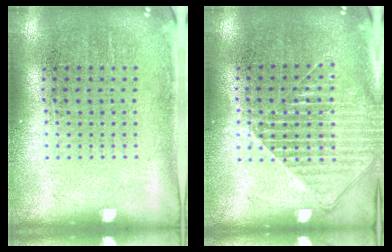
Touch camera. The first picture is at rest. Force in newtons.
{"total": 1.6, "press": 1.4, "slide": 0.8}